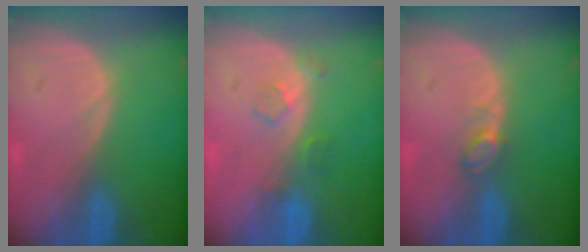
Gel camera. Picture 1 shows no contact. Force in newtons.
{"total": 2.5, "press": 2.5, "slide": 0.3}
{"total": 2.2, "press": 2.2, "slide": 0.3}